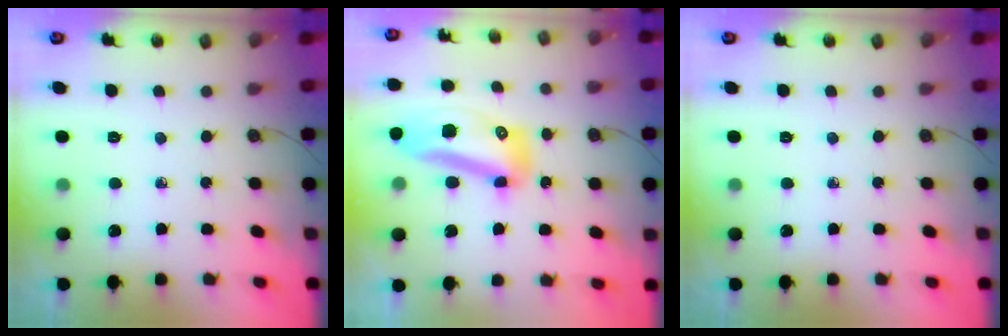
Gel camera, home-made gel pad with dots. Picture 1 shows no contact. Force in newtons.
{"total": 14.2, "press": 14.2, "slide": 1.5}
{"total": 0.0}